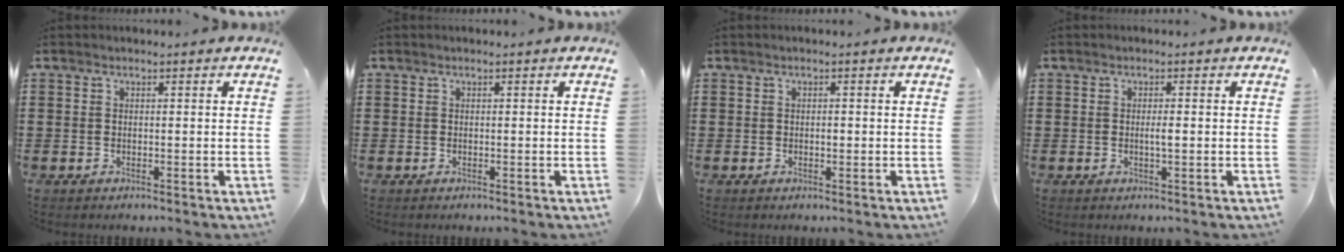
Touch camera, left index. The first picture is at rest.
{"total": 0.0}
{"total": 0.8, "force": [0.0, 0.4, 0.7], "torque": [-0.015, 0.000, 0.000]}
{"total": 1.5, "force": [-0.1, 0.2, 1.4], "torque": [-0.028, -0.003, -0.001]}